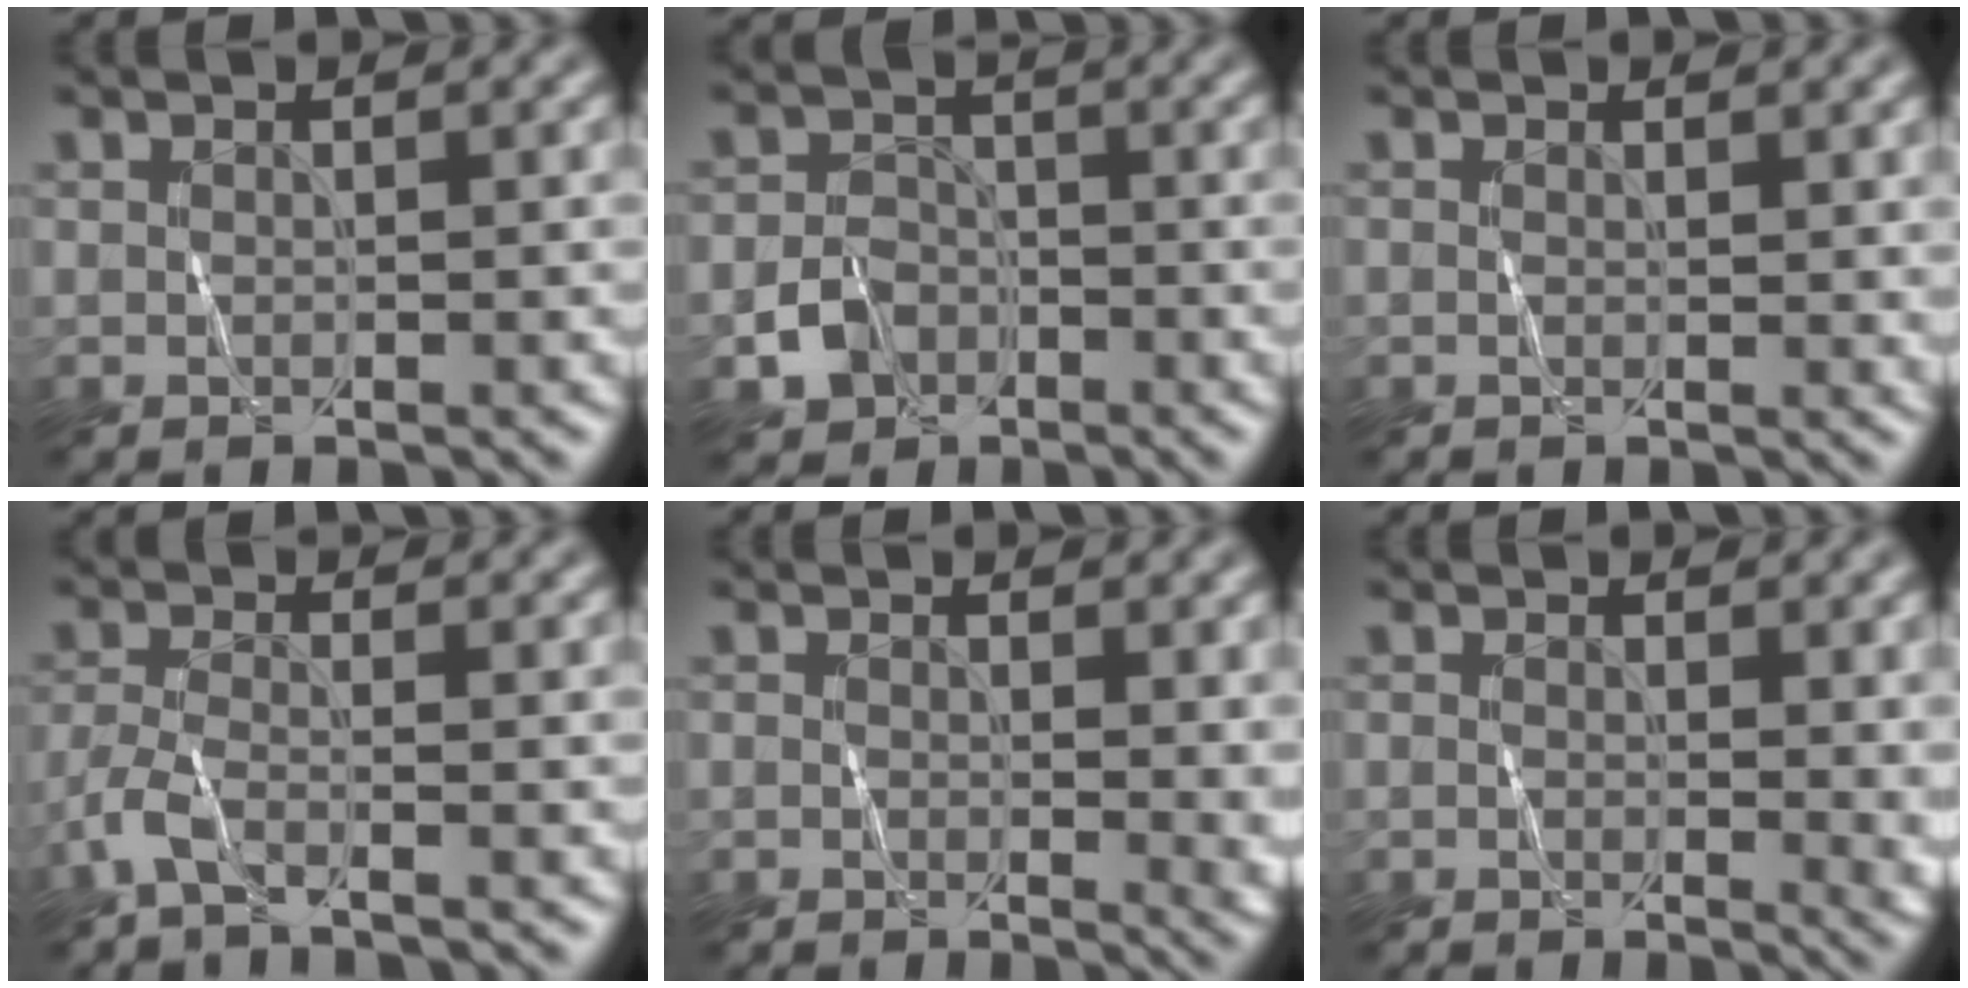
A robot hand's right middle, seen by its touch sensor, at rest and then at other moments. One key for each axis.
{"total": 3.2, "fx": -1.7, "fy": 2.5, "fz": 1.1, "tx": -0.017, "ty": 0.002, "tz": -0.032}
{"total": 1.0, "fx": 0.4, "fy": 0.4, "fz": 0.8, "tx": -0.009, "ty": -0.002, "tz": 0.007}
{"total": 2.6, "fx": -1.9, "fy": 0.5, "fz": 1.7, "tx": -0.041, "ty": -0.004, "tz": -0.050}
{"total": 3.3, "fx": 0.3, "fy": 1.5, "fz": 3.0, "tx": -0.026, "ty": -0.005, "tz": 0.006}
{"total": 3.5, "fx": 0.3, "fy": 1.6, "fz": 3.2, "tx": -0.028, "ty": -0.004, "tz": 0.006}